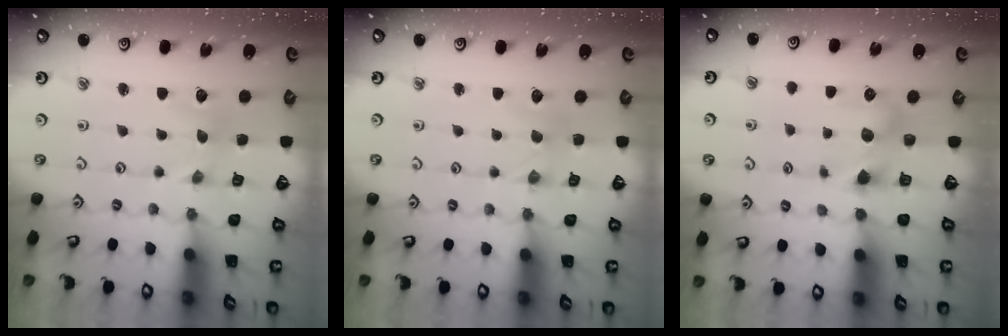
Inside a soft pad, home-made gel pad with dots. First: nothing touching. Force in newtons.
{"total": 1.0, "press": 1.0, "slide": 0.2}
{"total": 6.9, "press": 6.8, "slide": 0.7}